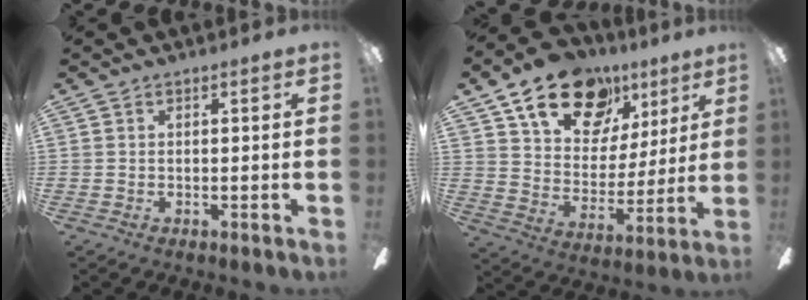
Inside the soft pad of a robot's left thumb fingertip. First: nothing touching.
{"total": 20.4, "force": [12.7, 12.4, 10.1], "torque": [-0.156, -0.063, 0.226]}